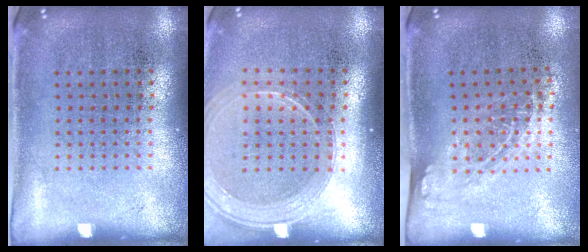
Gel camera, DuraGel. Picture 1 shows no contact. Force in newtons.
{"total": 1.9, "press": 1.7, "slide": 0.8}
{"total": 1.3, "press": 1.0, "slide": 0.9}